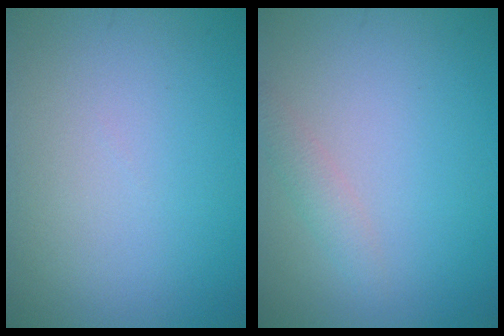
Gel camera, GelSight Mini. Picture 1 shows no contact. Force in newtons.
{"total": 1.4, "press": 1.4, "slide": 0.0}